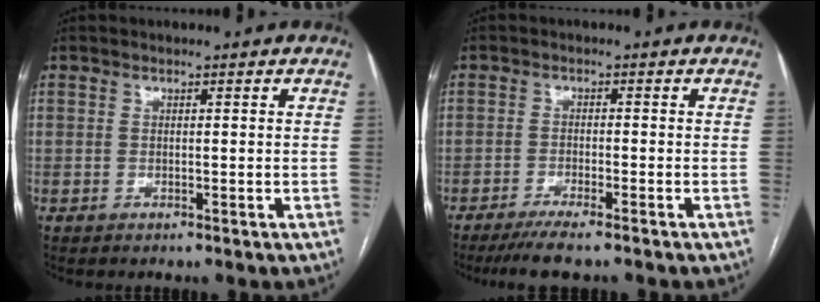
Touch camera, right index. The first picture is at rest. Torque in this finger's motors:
{"motor_torque": [0.63, -0.19, 0.04, 0.02]}